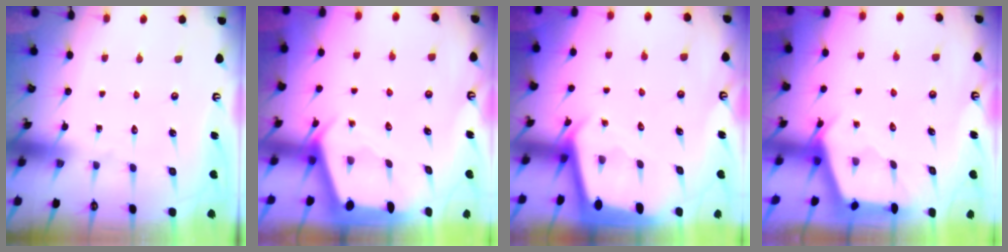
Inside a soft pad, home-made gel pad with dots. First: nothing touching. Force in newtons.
{"total": 2.4, "press": 2.4, "slide": 0.3}
{"total": 2.0, "press": 2.0, "slide": 0.2}
{"total": 2.7, "press": 2.7, "slide": 0.3}